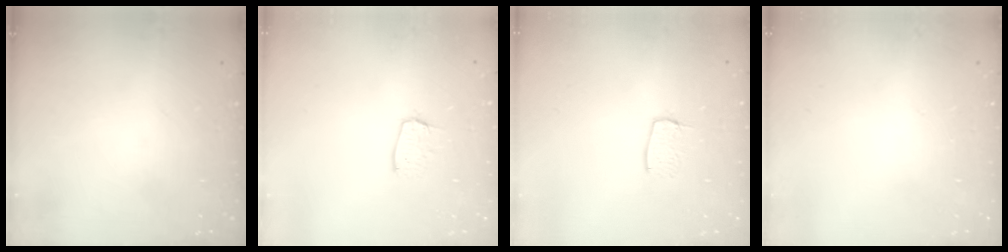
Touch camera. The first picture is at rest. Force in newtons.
{"total": 6.0, "press": 6.0, "slide": 0.3}
{"total": 6.0, "press": 6.0, "slide": 0.5}
{"total": 0.0}